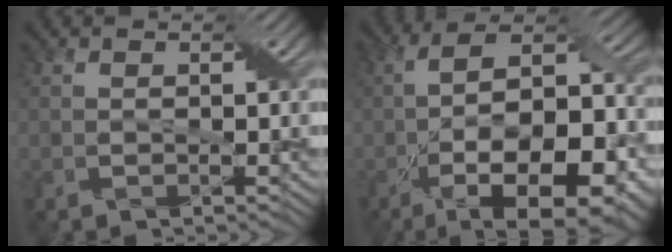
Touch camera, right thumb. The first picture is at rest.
{"total": 17.9, "force": [-7.0, 7.3, 14.8], "torque": [-0.232, -0.002, -0.100]}